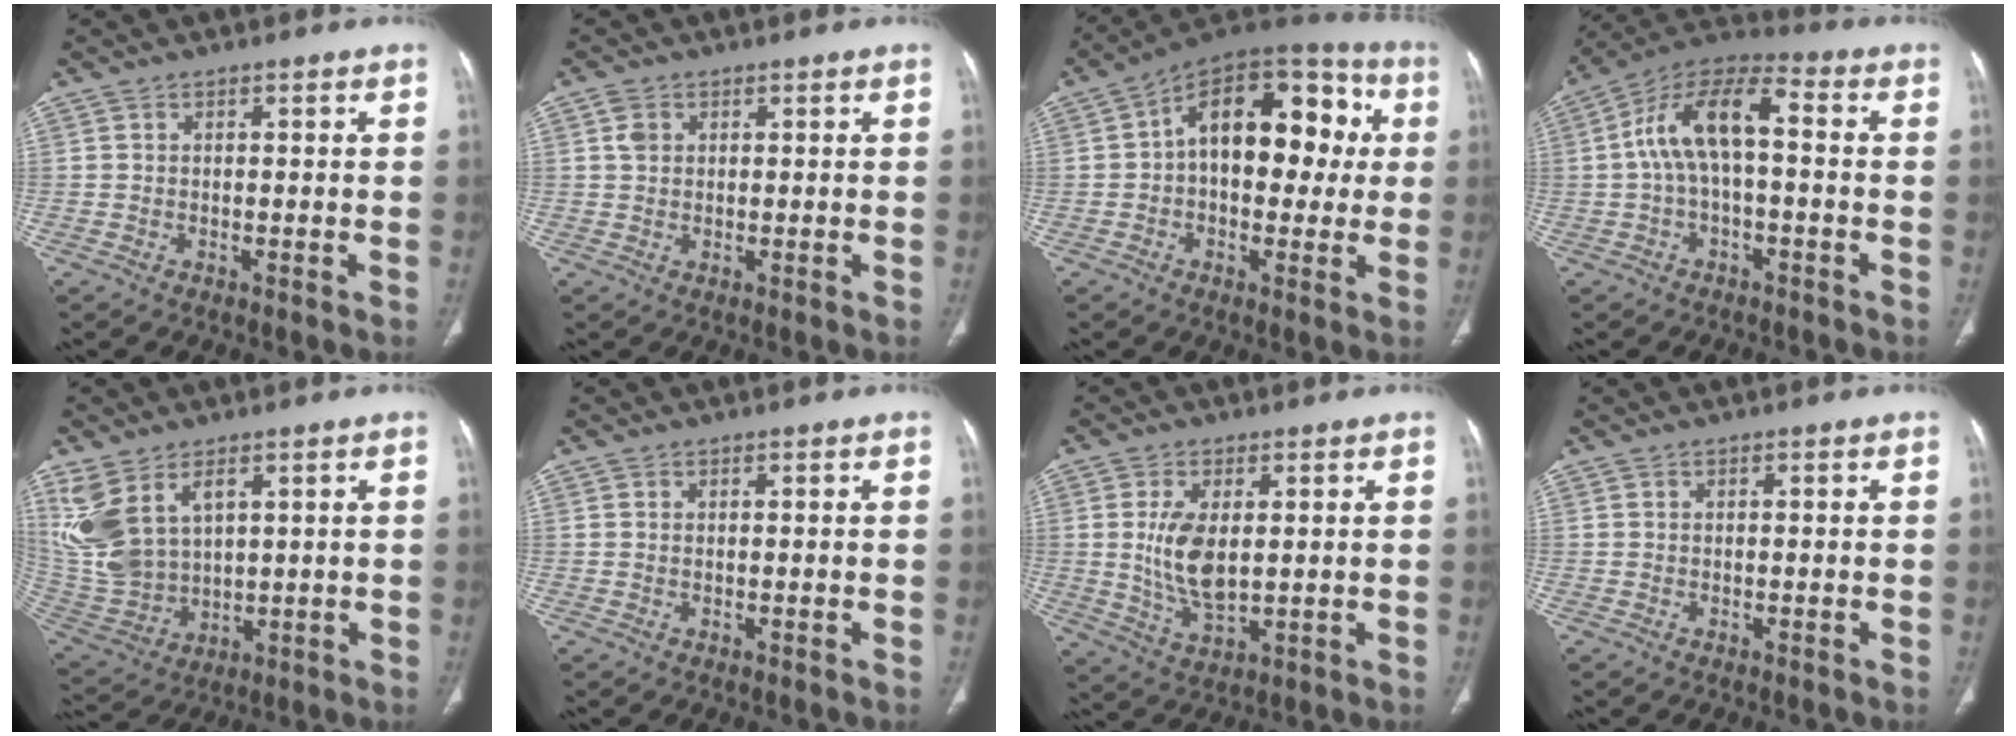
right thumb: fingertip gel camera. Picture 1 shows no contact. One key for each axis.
{"total": 2.2, "fx": 0.8, "fy": 1.7, "fz": 1.2, "tx": -0.020, "ty": 0.002, "tz": 0.016}
{"total": 20.0, "fx": 2.4, "fy": 11.9, "fz": 15.9, "tx": -0.187, "ty": 0.045, "tz": 0.026}
{"total": 12.3, "fx": 0.3, "fy": 5.7, "fz": 10.8, "tx": -0.203, "ty": 0.046, "tz": -0.005}
{"total": 13.8, "fx": 5.9, "fy": 8.5, "fz": 9.2, "tx": -0.197, "ty": -0.016, "tz": 0.145}
{"total": 0.0}
{"total": 8.9, "fx": 1.1, "fy": 4.5, "fz": 7.6, "tx": -0.148, "ty": -0.015, "tz": 0.031}
{"total": 0.0}